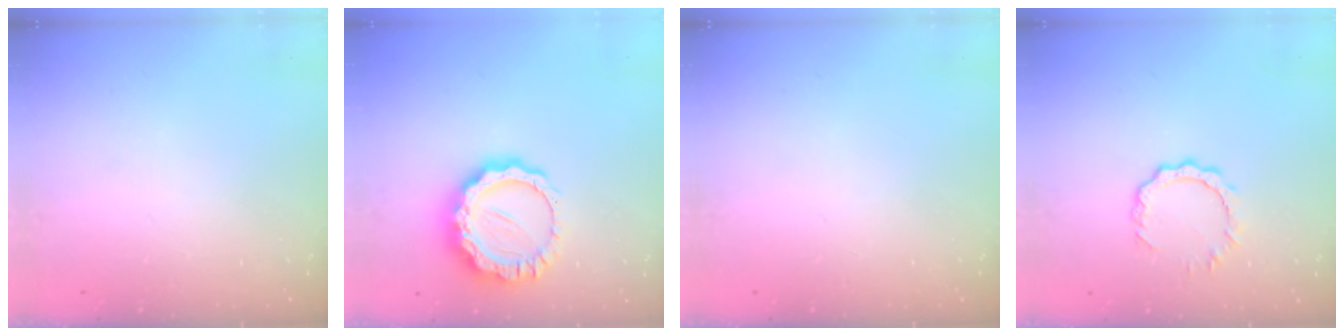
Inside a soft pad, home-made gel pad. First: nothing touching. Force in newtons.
{"total": 13.2, "press": 13.1, "slide": 1.0}
{"total": 0.0}
{"total": 6.5, "press": 6.5, "slide": 0.7}